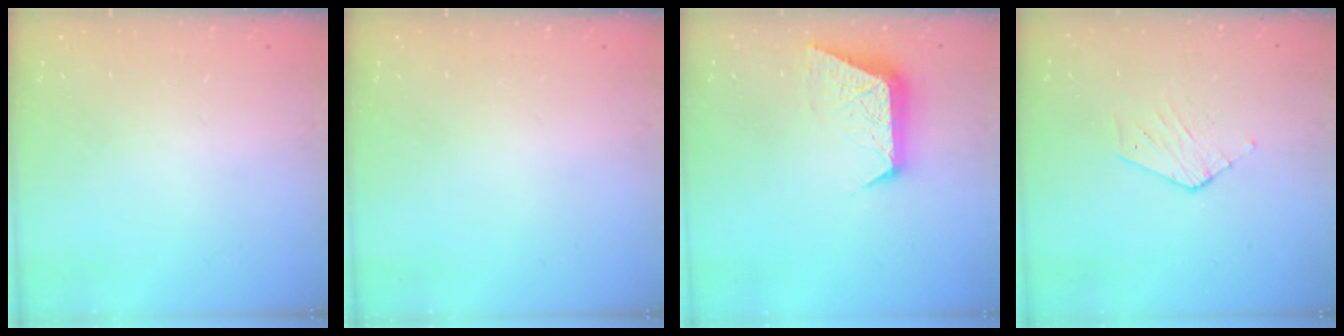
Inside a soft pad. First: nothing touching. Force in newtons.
{"total": 0.0}
{"total": 9.5, "press": 9.5, "slide": 0.2}
{"total": 3.3, "press": 3.3, "slide": 0.3}